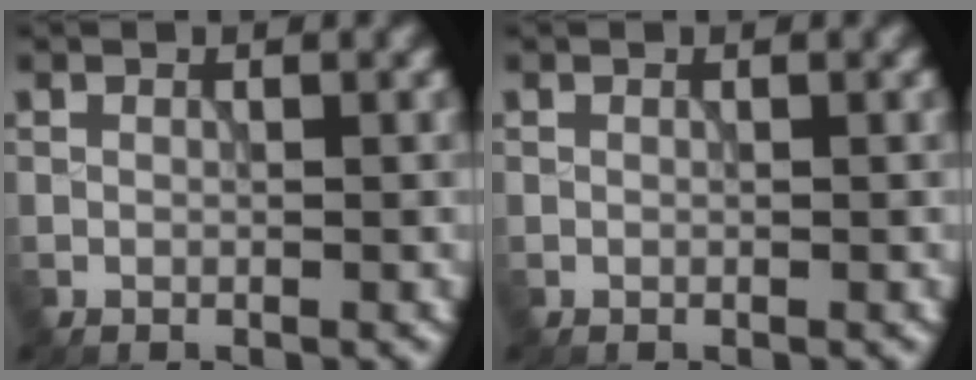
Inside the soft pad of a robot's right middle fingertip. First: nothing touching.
{"total": 0.0}